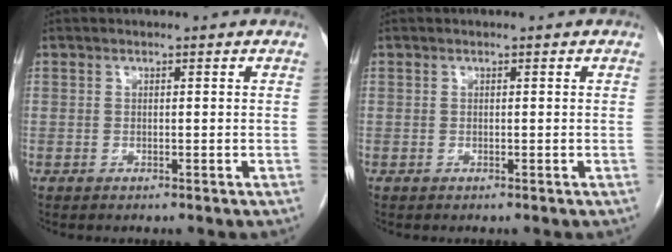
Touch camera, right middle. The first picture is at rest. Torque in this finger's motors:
{"motor_torque": [0.21, 0.00, 0.02, 0.01]}